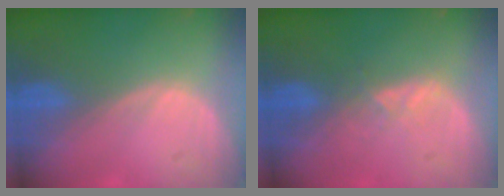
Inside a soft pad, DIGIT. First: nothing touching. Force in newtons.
{"total": 2.0, "press": 2.0, "slide": 0.3}